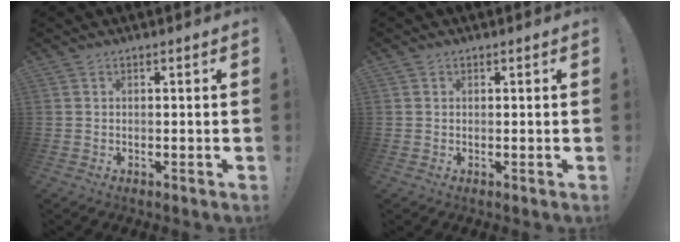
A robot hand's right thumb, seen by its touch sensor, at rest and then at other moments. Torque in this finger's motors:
{"motor_torque": [0.17, 0.00, 0.03, -0.15, 0.01]}